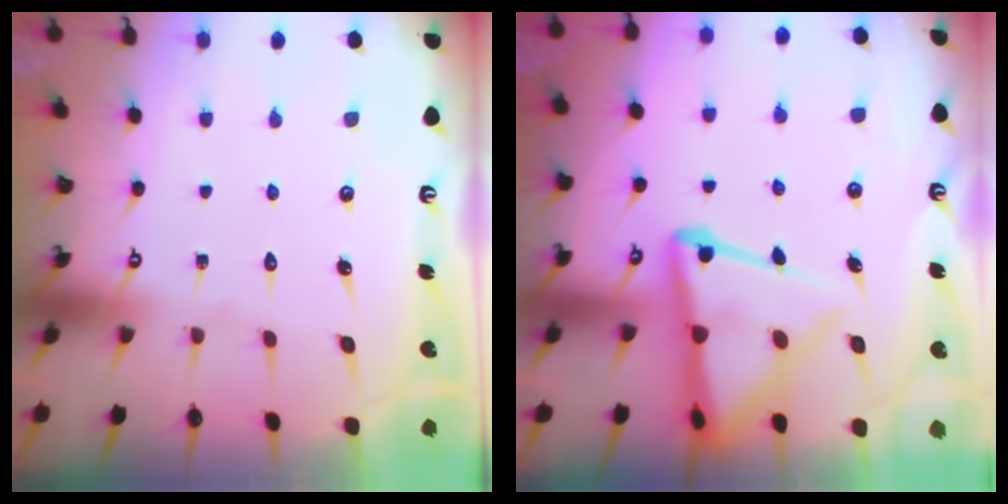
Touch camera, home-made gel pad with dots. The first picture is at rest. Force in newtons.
{"total": 11.8, "press": 11.7, "slide": 1.1}